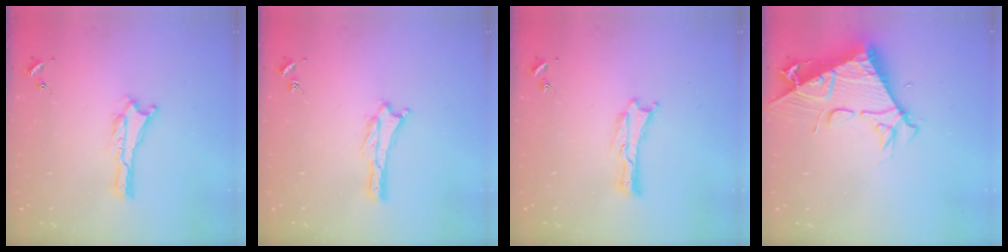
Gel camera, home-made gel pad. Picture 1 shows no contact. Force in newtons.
{"total": 0.0}
{"total": 0.0}
{"total": 9.4, "press": 9.4, "slide": 0.9}